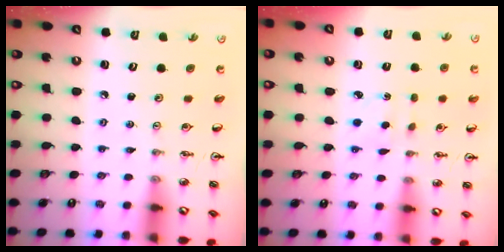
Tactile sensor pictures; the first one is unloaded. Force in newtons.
{"total": 1.6, "press": 1.5, "slide": 0.5}